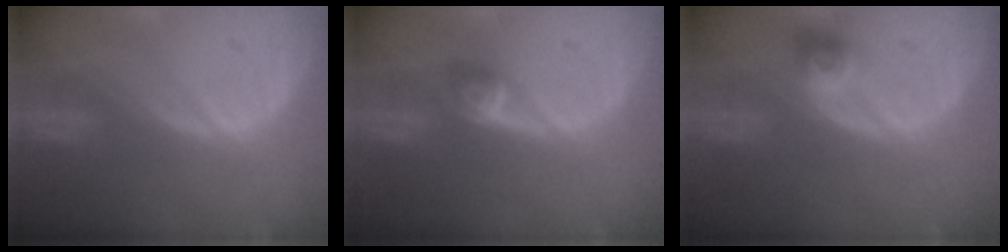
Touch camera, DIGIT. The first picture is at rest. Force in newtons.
{"total": 2.8, "press": 2.5, "slide": 1.3}
{"total": 2.9, "press": 2.7, "slide": 1.2}